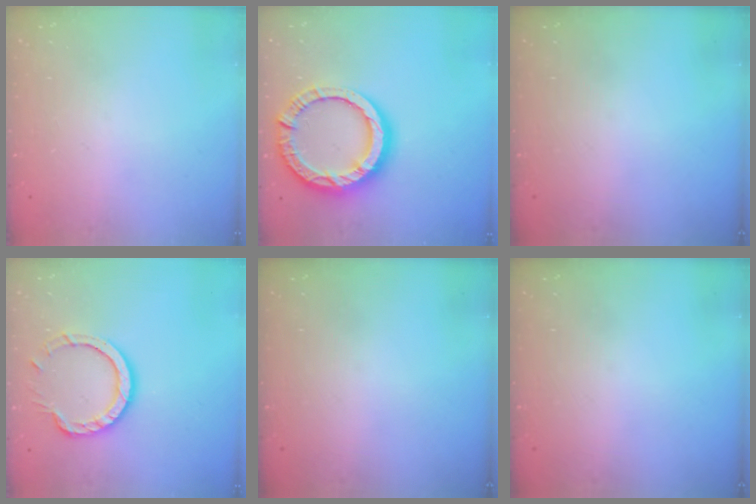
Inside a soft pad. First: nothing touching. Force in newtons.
{"total": 15.9, "press": 15.8, "slide": 1.6}
{"total": 0.0}
{"total": 10.8, "press": 10.7, "slide": 1.3}
{"total": 0.0}
{"total": 0.0}